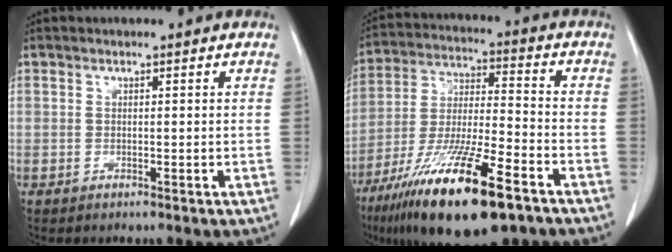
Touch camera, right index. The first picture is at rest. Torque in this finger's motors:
{"motor_torque": [1.36, -0.78, 1.05, 0.21]}